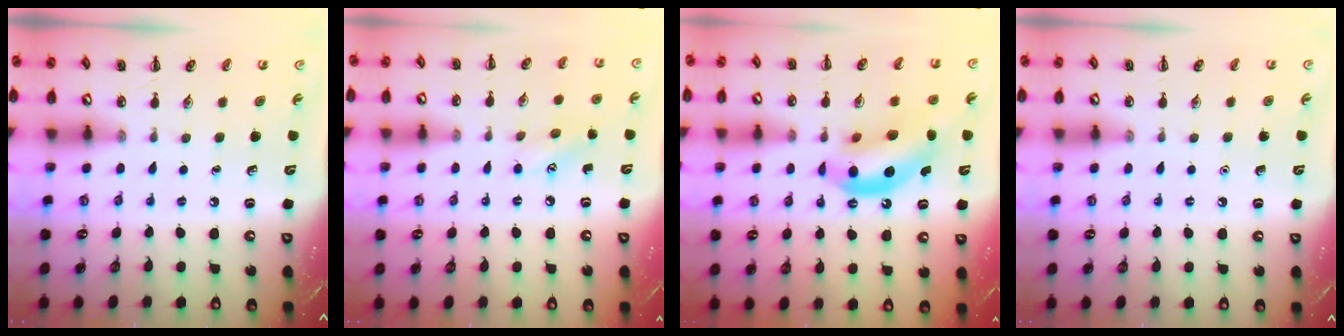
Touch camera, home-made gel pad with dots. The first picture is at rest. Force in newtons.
{"total": 6.5, "press": 6.4, "slide": 1.2}
{"total": 13.6, "press": 13.1, "slide": 3.7}
{"total": 1.6, "press": 1.6, "slide": 0.1}